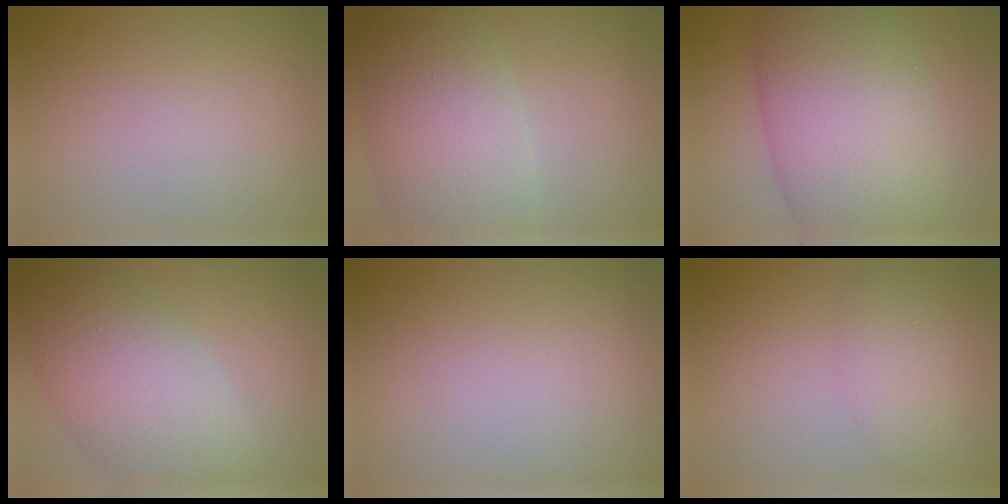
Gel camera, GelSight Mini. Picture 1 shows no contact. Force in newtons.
{"total": 10.7, "press": 10.7, "slide": 0.6}
{"total": 13.9, "press": 13.9, "slide": 0.7}
{"total": 9.9, "press": 9.9, "slide": 0.7}
{"total": 0.0}
{"total": 2.2, "press": 2.2, "slide": 0.1}